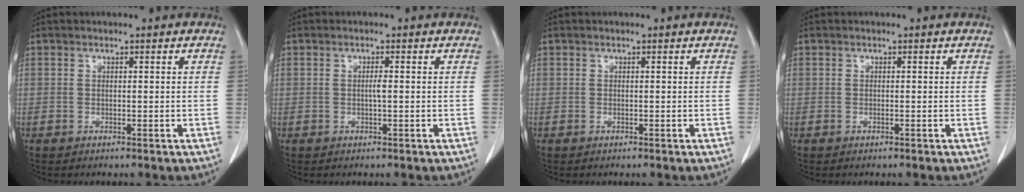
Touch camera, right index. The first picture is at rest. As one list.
[{"total": 0.9, "force": [-0.1, 0.0, 0.9], "torque": [-0.019, -0.001, -0.001]}, {"total": 0.0}, {"total": 0.0}]